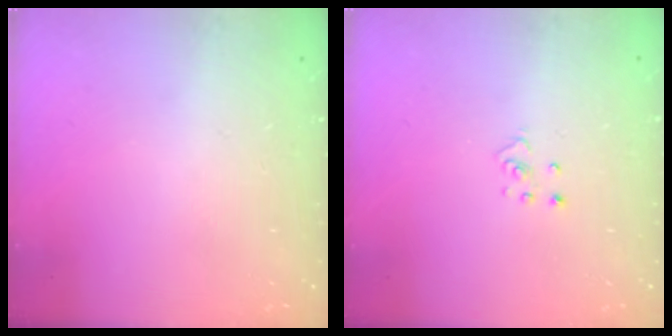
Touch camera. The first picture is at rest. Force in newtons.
{"total": 2.3, "press": 2.3, "slide": 0.2}